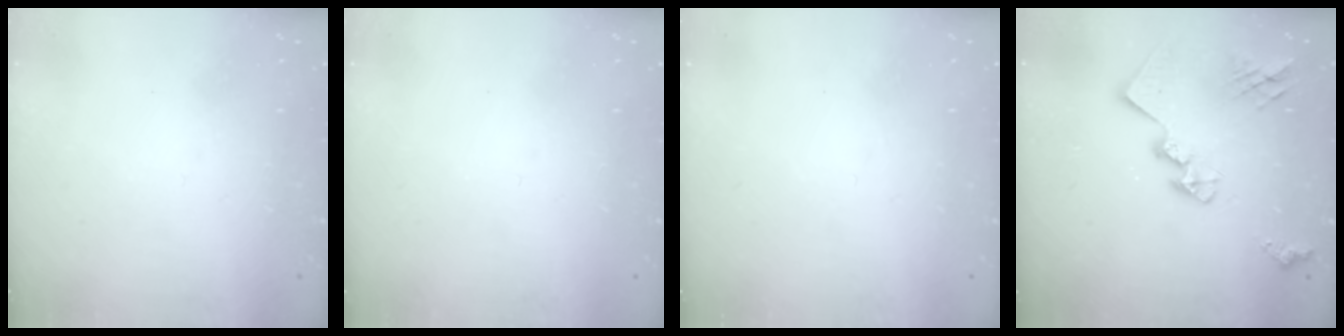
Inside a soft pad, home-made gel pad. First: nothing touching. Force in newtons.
{"total": 0.0}
{"total": 0.0}
{"total": 17.0, "press": 17.0, "slide": 1.1}